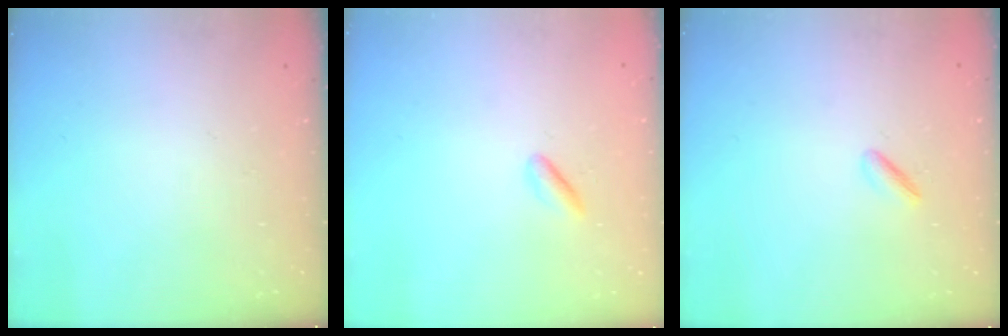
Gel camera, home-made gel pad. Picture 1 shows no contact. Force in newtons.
{"total": 1.1, "press": 0.9, "slide": 0.7}
{"total": 2.1, "press": 1.9, "slide": 0.7}